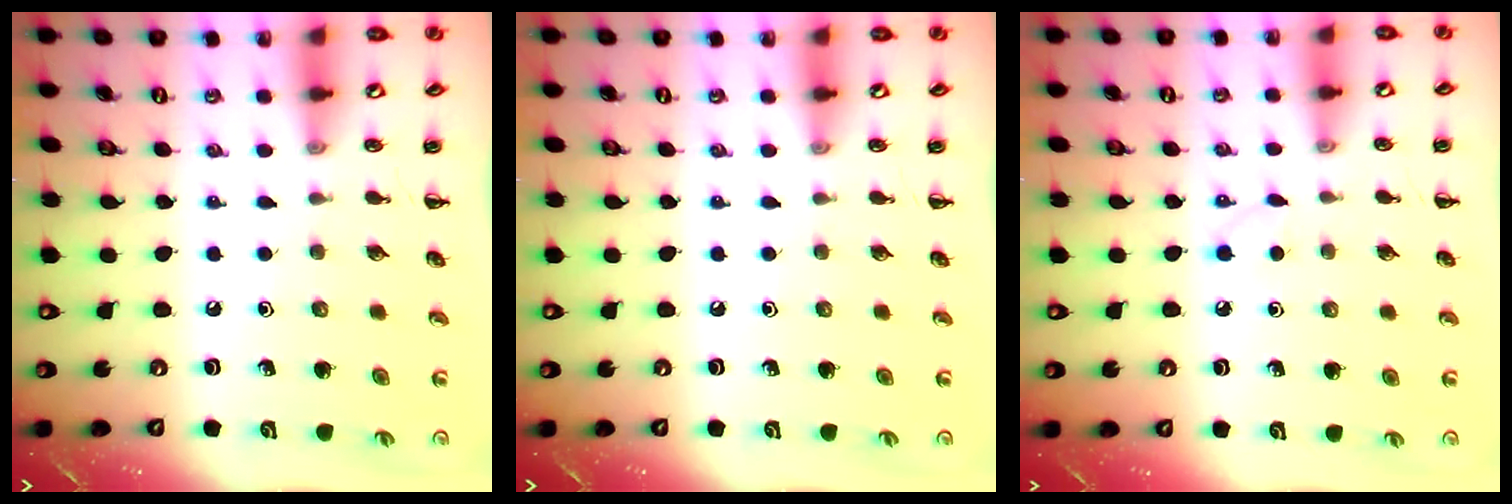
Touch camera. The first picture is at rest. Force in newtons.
{"total": 0.0}
{"total": 2.2, "press": 2.0, "slide": 0.8}